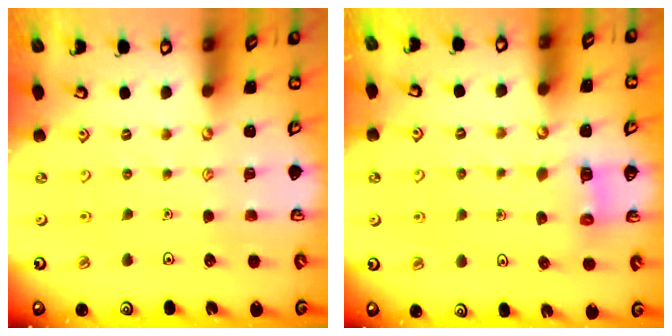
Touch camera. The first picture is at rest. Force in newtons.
{"total": 2.8, "press": 2.8, "slide": 0.2}